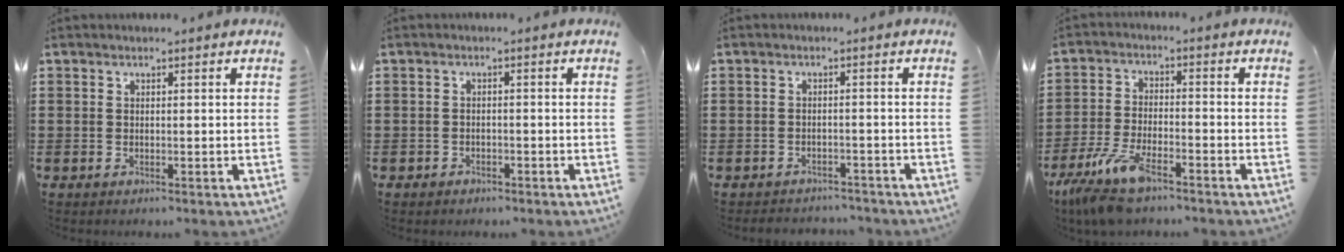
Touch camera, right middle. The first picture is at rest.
{"total": 1.1, "force": [-0.9, 0.6, 0.0], "torque": [-0.004, 0.002, -0.022]}
{"total": 2.0, "force": [-2.0, 0.3, -0.1], "torque": [-0.006, -0.001, -0.045]}
{"total": 8.5, "force": [-6.6, 2.0, 5.0], "torque": [-0.122, -0.010, -0.128]}